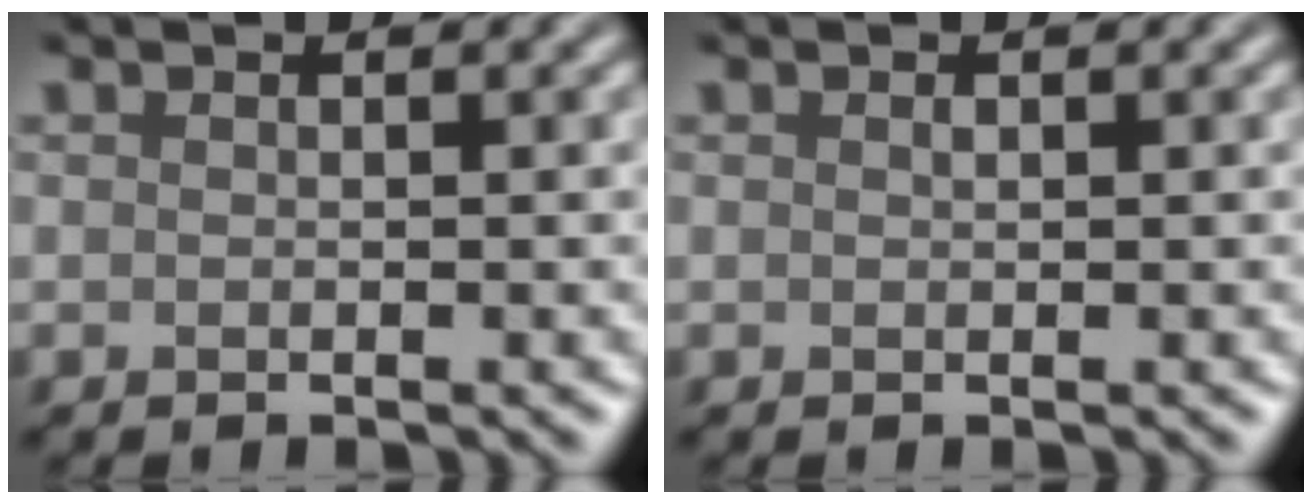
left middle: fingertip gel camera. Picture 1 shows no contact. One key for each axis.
{"total": 0.0}